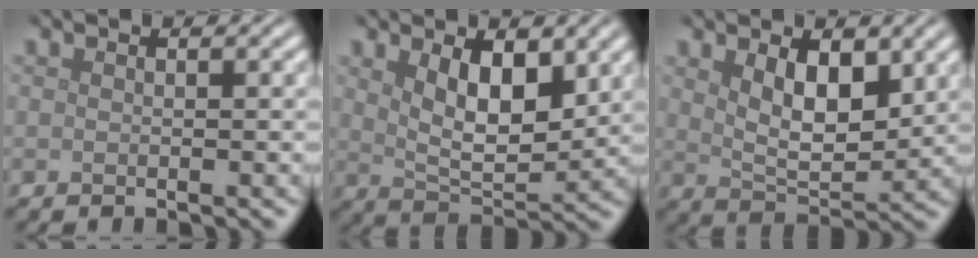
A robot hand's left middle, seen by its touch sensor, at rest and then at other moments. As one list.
[{"total": 5.8, "force": [2.2, 2.7, 4.6], "torque": [-0.083, -0.010, 0.043]}, {"total": 5.1, "force": [2.0, 2.5, 4.0], "torque": [-0.075, -0.010, 0.038]}]